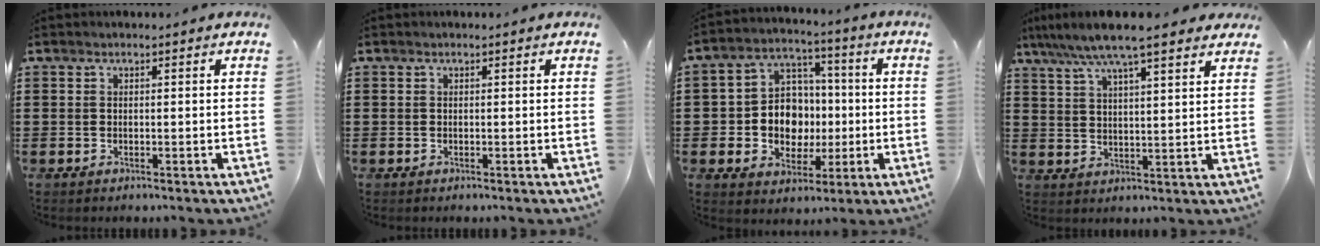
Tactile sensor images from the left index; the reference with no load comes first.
{"total": 0.0}
{"total": 9.1, "force": [-0.8, 8.2, 3.9], "torque": [-0.088, 0.014, -0.010]}
{"total": 7.9, "force": [6.4, 0.9, 4.5], "torque": [-0.106, -0.014, 0.112]}